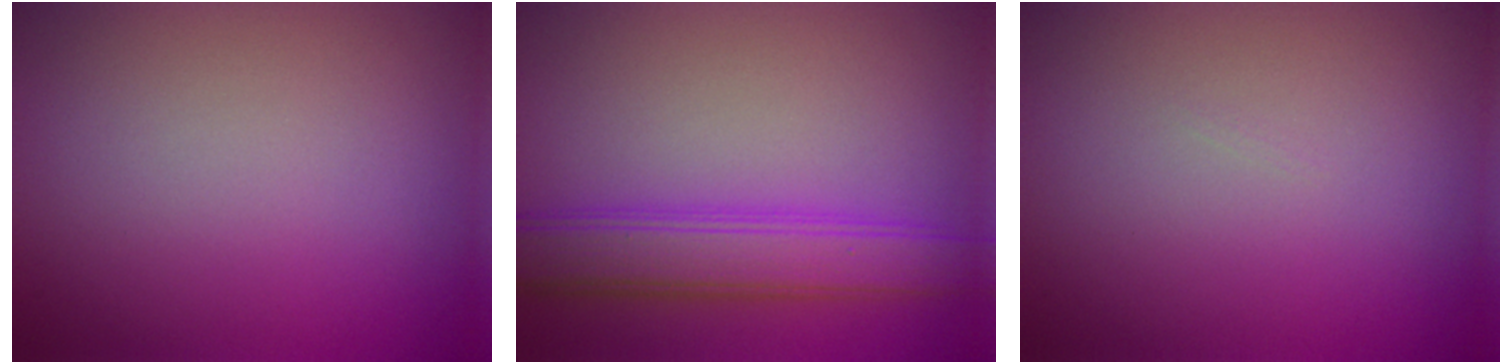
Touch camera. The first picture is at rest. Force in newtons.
{"total": 5.1, "press": 5.1, "slide": 0.1}
{"total": 0.0}